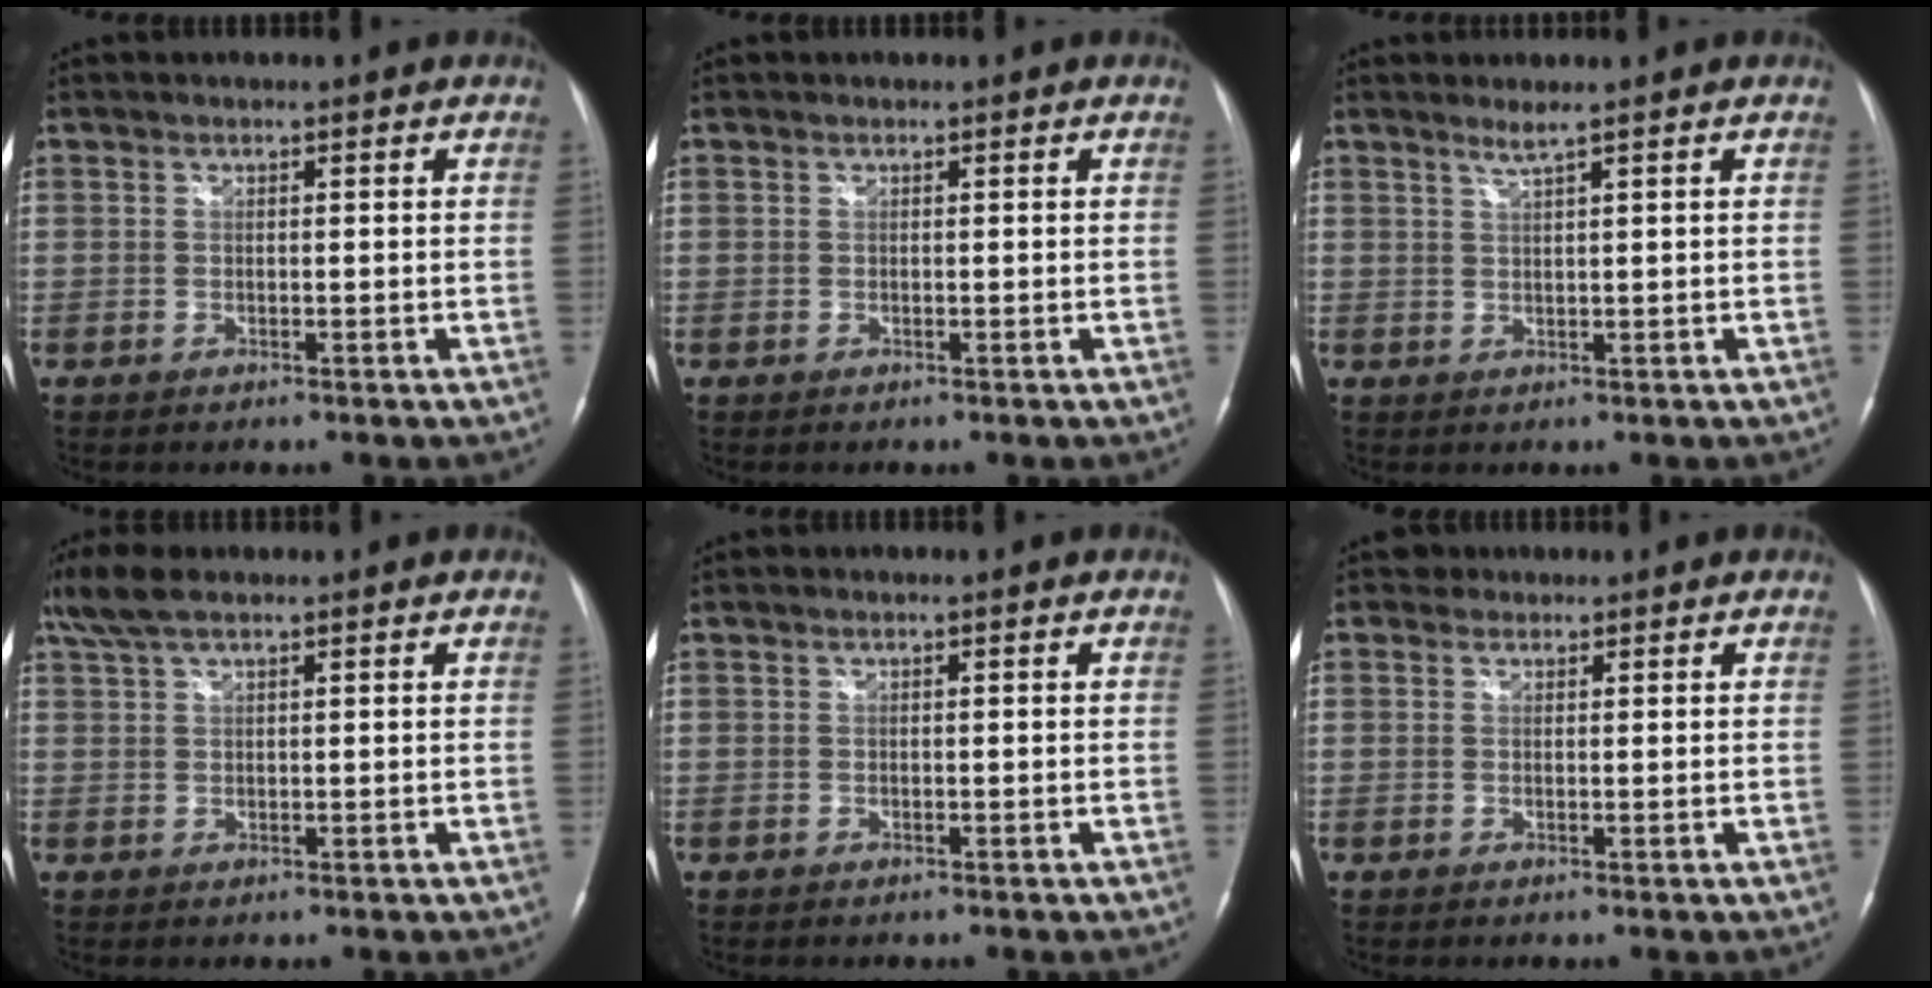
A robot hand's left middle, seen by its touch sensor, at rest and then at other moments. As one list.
[{"total": 0.0}, {"total": 1.6, "force": [1.2, -0.5, 0.9], "torque": [-0.024, -0.003, 0.025]}, {"total": 4.7, "force": [3.5, 1.1, 2.9], "torque": [-0.073, 0.023, 0.073]}, {"total": 0.0}, {"total": 1.2, "force": [1.0, 0.6, -0.3], "torque": [0.007, 0.005, 0.013]}]